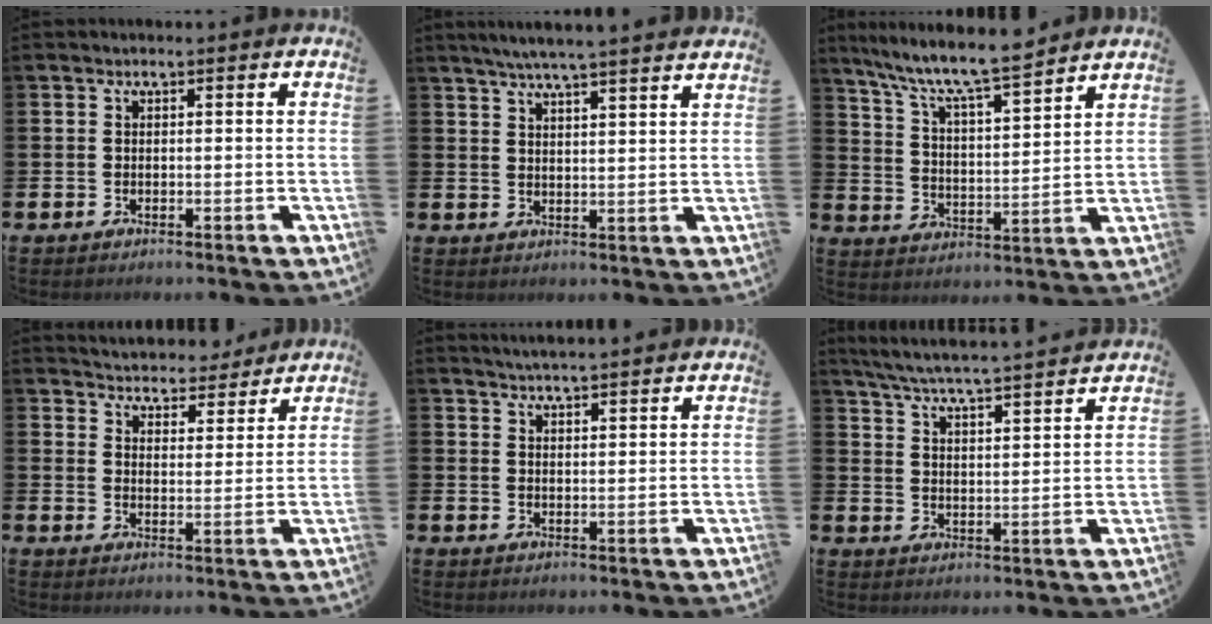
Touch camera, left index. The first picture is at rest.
{"total": 5.2, "force": [4.9, -0.7, 1.5], "torque": [-0.040, -0.021, 0.087]}
{"total": 8.9, "force": [8.3, 0.6, 3.1], "torque": [-0.088, -0.060, 0.142]}
{"total": 4.8, "force": [4.7, 0.9, -0.4], "torque": [-0.009, -0.040, 0.080]}
{"total": 3.9, "force": [3.9, -0.4, 0.1], "torque": [-0.009, -0.019, 0.071]}
{"total": 6.1, "force": [5.9, -0.2, 1.6], "torque": [-0.056, -0.046, 0.101]}